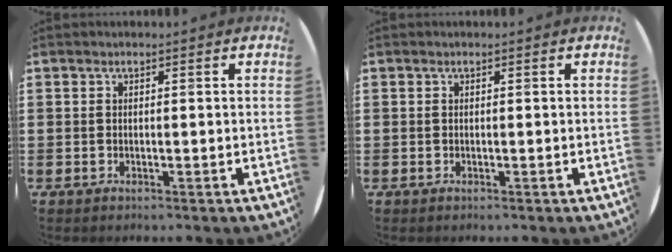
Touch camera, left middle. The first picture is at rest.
{"total": 0.0}